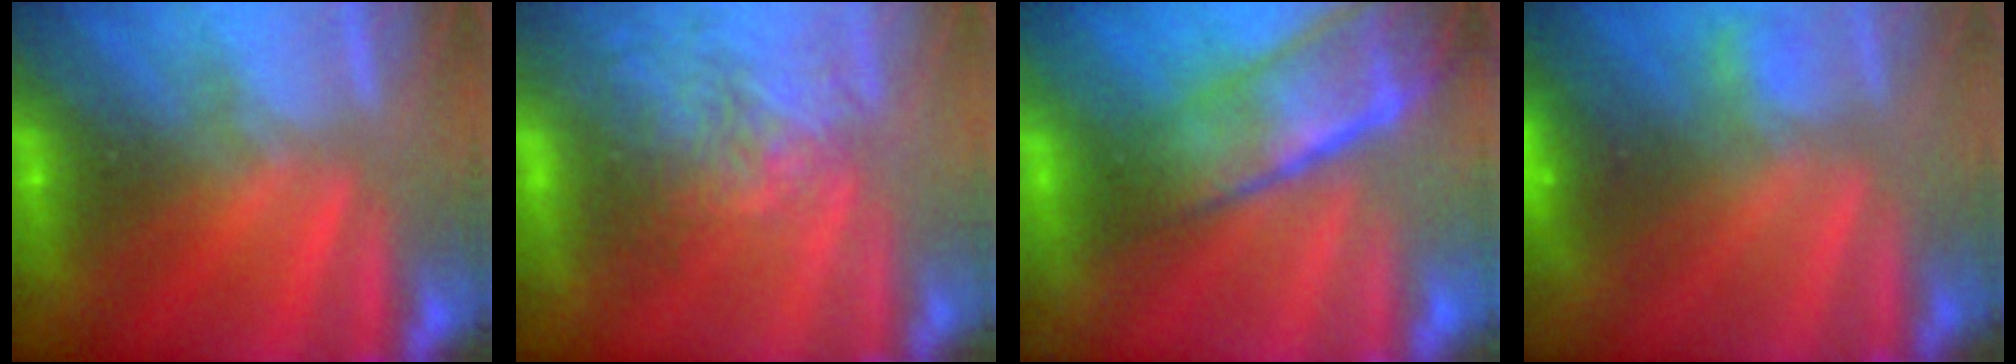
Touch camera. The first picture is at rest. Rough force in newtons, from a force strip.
{"total": 3.6}
{"total": 7.1}
{"total": 2.6}